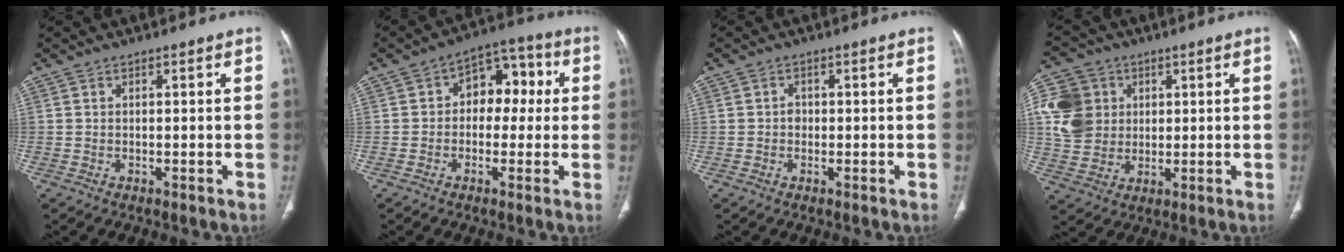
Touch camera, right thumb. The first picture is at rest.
{"total": 9.8, "force": [0.9, 6.8, 7.0], "torque": [-0.053, 0.033, 0.003]}
{"total": 1.4, "force": [-0.1, 1.2, 0.7], "torque": [-0.004, 0.004, -0.003]}
{"total": 12.0, "force": [2.4, 10.4, 5.6], "torque": [-0.101, 0.003, 0.045]}